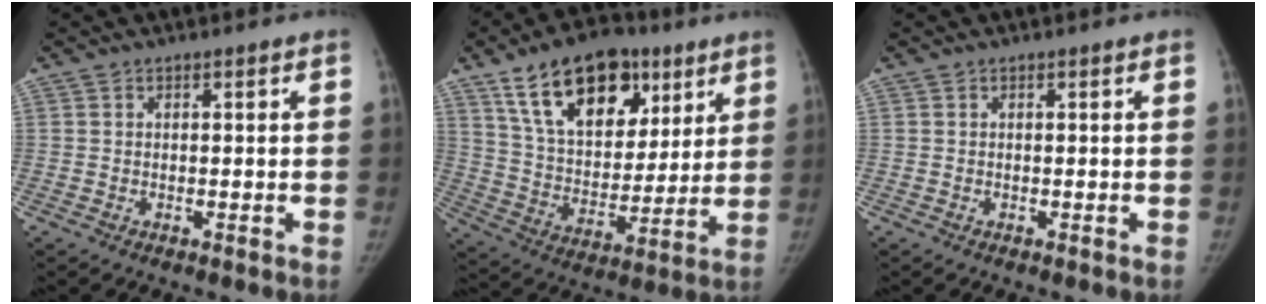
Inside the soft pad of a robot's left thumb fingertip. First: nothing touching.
{"total": 22.1, "force": [12.0, 13.0, 13.3], "torque": [-0.176, -0.028, 0.205]}
{"total": 0.0}